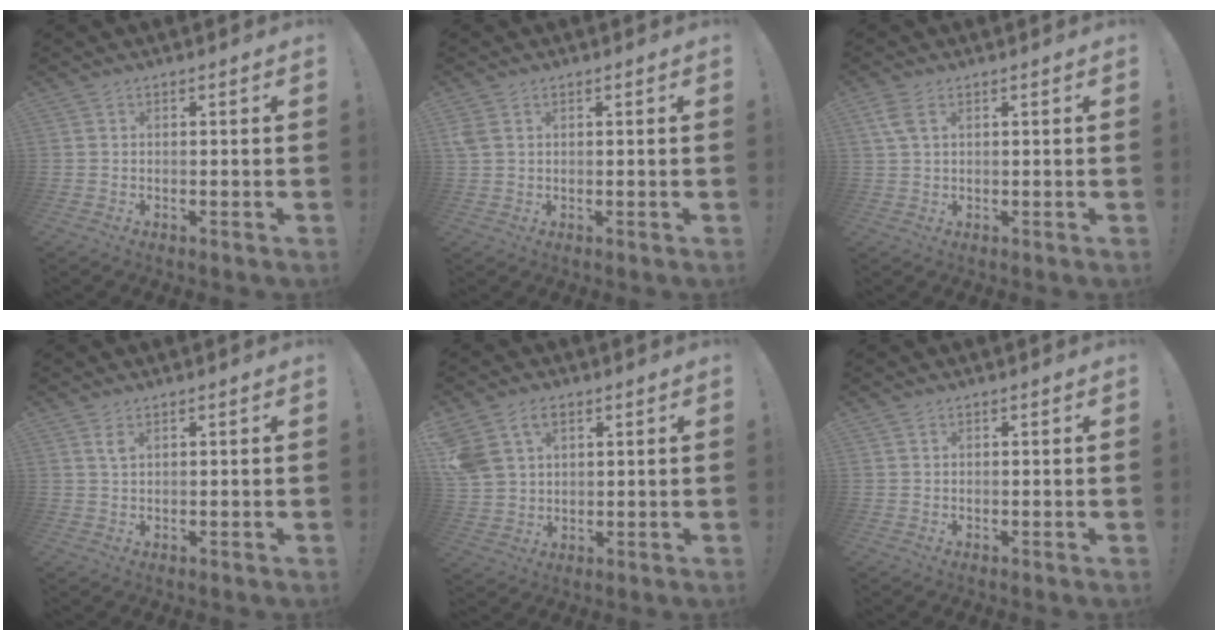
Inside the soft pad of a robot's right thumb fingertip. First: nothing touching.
{"total": 2.7, "force": [1.1, 1.8, 1.7], "torque": [-0.036, 0.003, 0.024]}
{"total": 4.4, "force": [1.8, 2.3, 3.2], "torque": [-0.070, -0.002, 0.033]}
{"total": 2.1, "force": [1.1, 0.8, 1.6], "torque": [-0.032, 0.000, 0.019]}
{"total": 9.4, "force": [4.8, 6.6, 4.6], "torque": [-0.089, -0.013, 0.098]}
{"total": 0.6, "force": [0.5, 0.2, 0.1], "torque": [-0.004, 0.000, 0.011]}